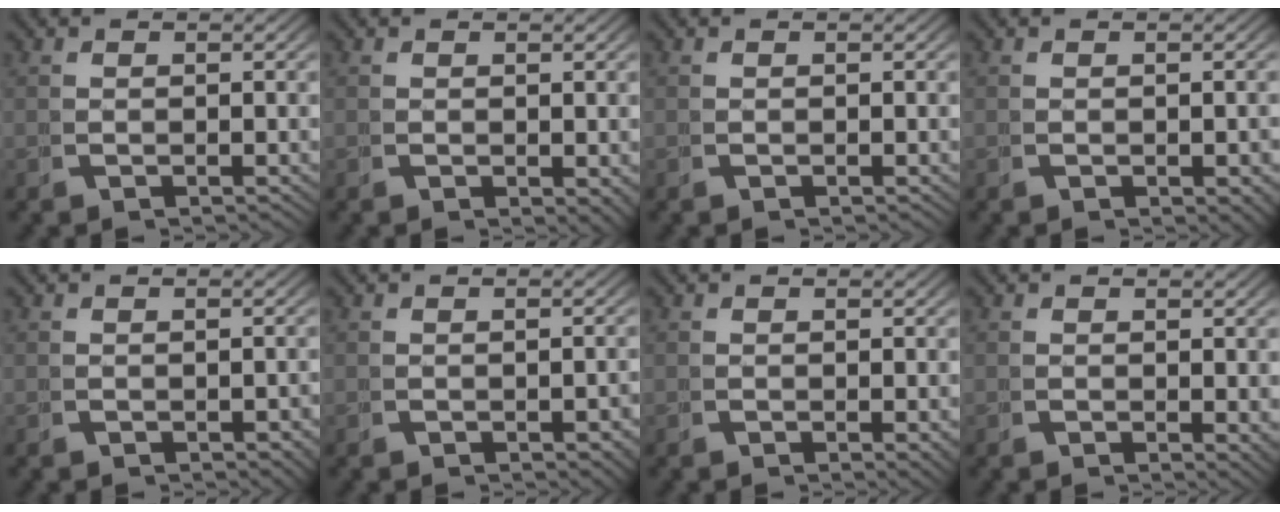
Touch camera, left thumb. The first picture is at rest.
{"total": 1.0, "force": [0.2, 0.5, 0.8], "torque": [-0.012, -0.008, 0.008]}
{"total": 0.0}
{"total": 1.1, "force": [-0.1, 0.6, 0.8], "torque": [-0.010, -0.007, 0.002]}
{"total": 0.8, "force": [-0.3, 0.5, 0.6], "torque": [-0.007, -0.005, -0.003]}
{"total": 1.1, "force": [-0.3, 0.6, 0.9], "torque": [-0.010, -0.002, -0.003]}
{"total": 0.8, "force": [0.0, 0.2, 0.8], "torque": [-0.015, -0.003, 0.002]}
{"total": 0.9, "force": [0.4, 0.3, 0.8], "torque": [-0.013, -0.007, 0.008]}